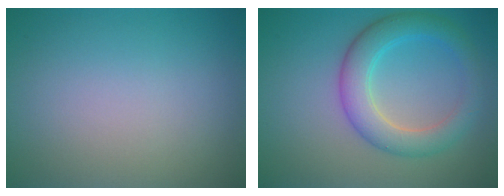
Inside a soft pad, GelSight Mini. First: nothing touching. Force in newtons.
{"total": 4.7, "press": 4.7, "slide": 0.1}